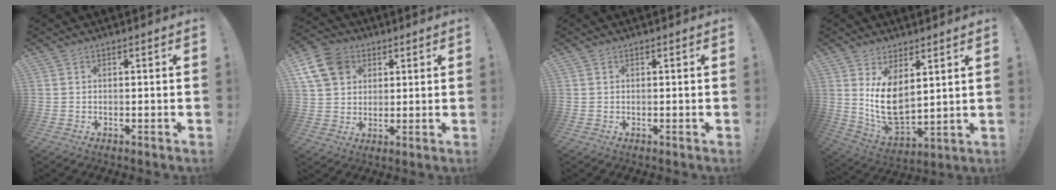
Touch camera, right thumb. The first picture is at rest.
{"total": 12.4, "force": [4.9, 9.8, 5.8], "torque": [-0.104, -0.024, 0.097]}
{"total": 0.0}
{"total": 13.1, "force": [4.9, 7.7, 9.3], "torque": [-0.177, -0.050, 0.094]}